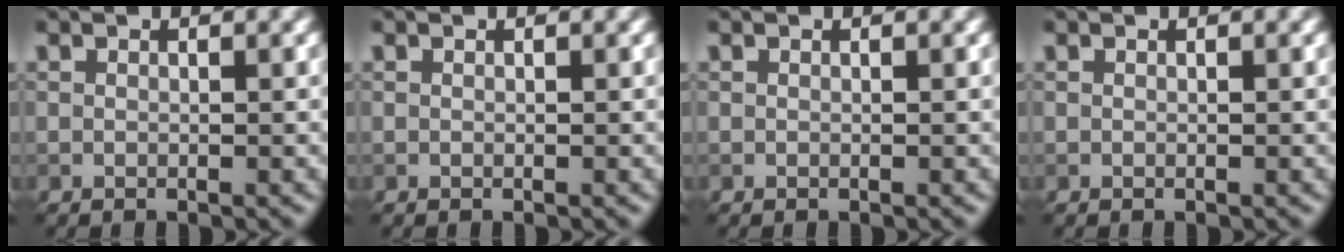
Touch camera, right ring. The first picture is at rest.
{"total": 0.0}
{"total": 0.0}
{"total": 0.0}